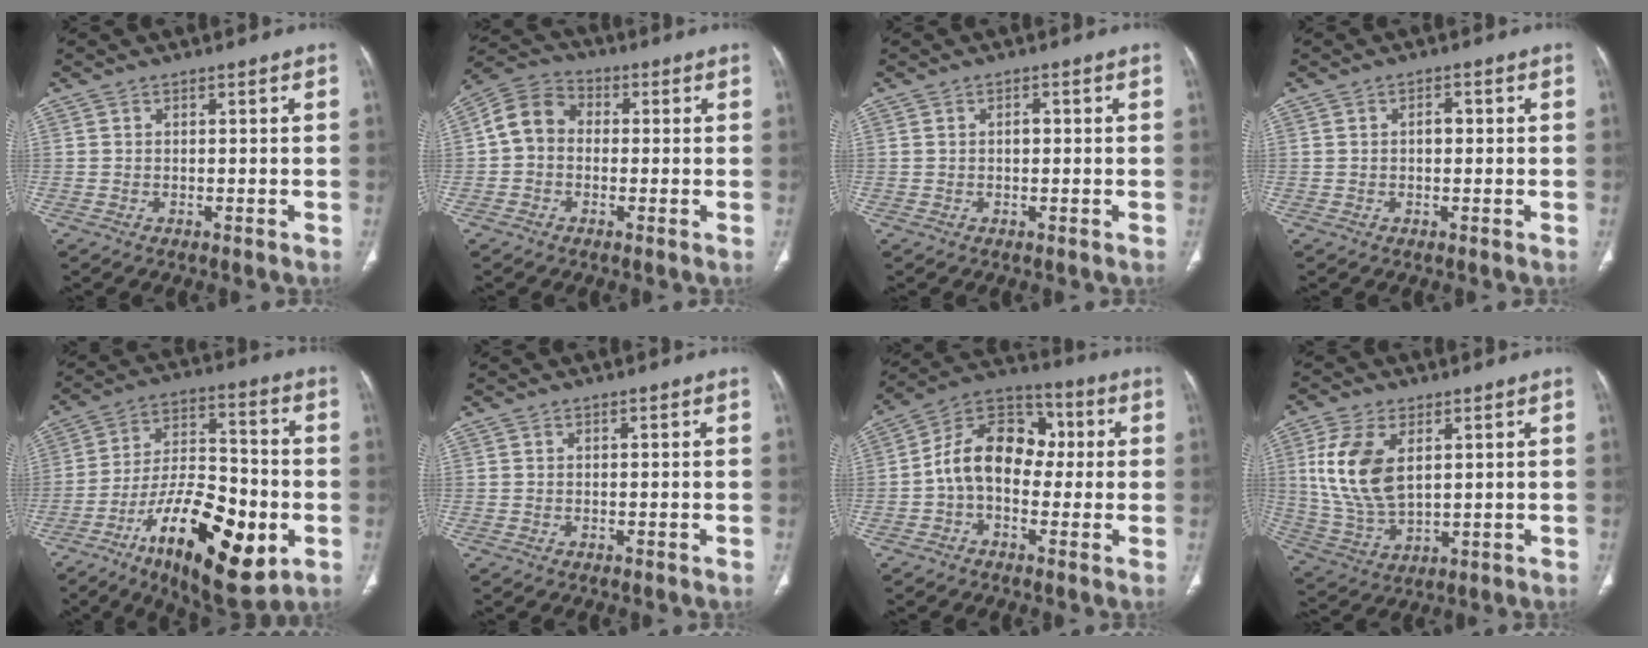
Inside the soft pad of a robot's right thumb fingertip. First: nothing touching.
{"total": 8.1, "force": [-0.1, 6.7, 4.6], "torque": [-0.072, 0.027, -0.019]}
{"total": 1.6, "force": [0.1, 1.0, 1.2], "torque": [-0.018, 0.006, 0.000]}
{"total": 2.3, "force": [0.1, 1.5, 1.7], "torque": [-0.025, 0.010, 0.000]}
{"total": 23.4, "force": [-8.6, 9.7, 19.5], "torque": [-0.304, 0.036, -0.133]}
{"total": 0.0}
{"total": 13.6, "force": [-0.4, 9.4, 9.8], "torque": [-0.137, 0.041, -0.022]}
{"total": 13.2, "force": [3.4, 7.4, 10.4], "torque": [-0.212, -0.012, 0.075]}